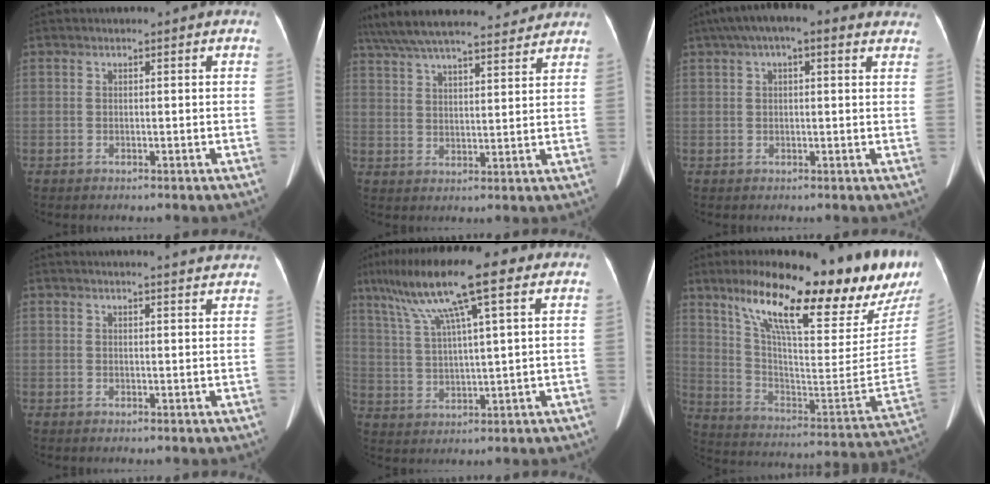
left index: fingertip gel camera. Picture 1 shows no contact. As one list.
[{"total": 22.7, "force": [20.1, 4.3, 9.6], "torque": [-0.187, 0.041, 0.292]}, {"total": 10.7, "force": [7.2, 3.3, 7.2], "torque": [-0.113, 0.052, 0.100]}, {"total": 11.7, "force": [11.1, 0.8, 3.7], "torque": [-0.037, 0.005, 0.117]}, {"total": 15.0, "force": [8.9, 0.8, 12.0], "torque": [-0.218, 0.031, 0.152]}, {"total": 28.0, "force": [20.9, 3.3, 18.4], "torque": [-0.302, -0.049, 0.305]}]